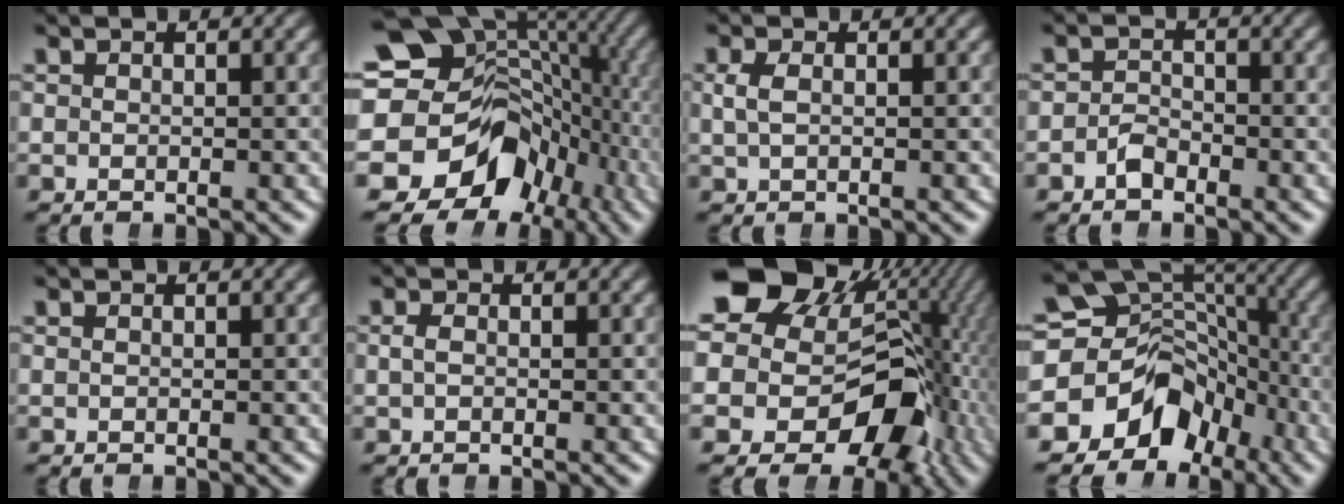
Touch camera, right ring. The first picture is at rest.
{"total": 20.8, "force": [-2.5, 17.6, 10.8], "torque": [-0.223, -0.064, -0.029]}
{"total": 1.1, "force": [0.3, 0.2, 1.1], "torque": [-0.034, -0.006, 0.011]}
{"total": 1.6, "force": [-1.3, 0.9, 0.2], "torque": [-0.010, -0.010, -0.022]}
{"total": 0.0}
{"total": 0.6, "force": [-0.2, -0.3, 0.5], "torque": [-0.019, -0.008, 0.003]}
{"total": 20.0, "force": [0.2, 16.4, 11.5], "torque": [-0.256, -0.053, 0.007]}
{"total": 15.0, "force": [-2.7, 12.8, 7.4], "torque": [-0.153, -0.044, -0.039]}